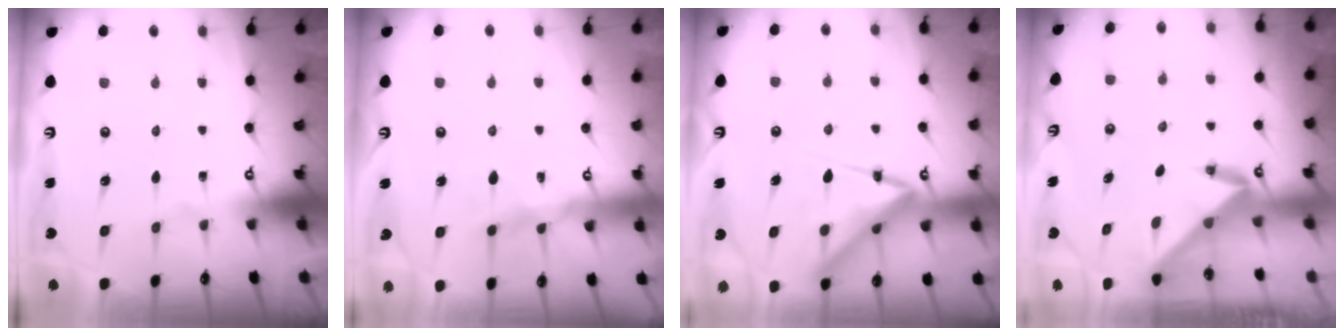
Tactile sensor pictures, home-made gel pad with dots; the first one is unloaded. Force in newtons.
{"total": 8.6, "press": 8.6, "slide": 0.8}
{"total": 13.9, "press": 13.8, "slide": 1.3}
{"total": 3.6, "press": 3.6, "slide": 0.3}